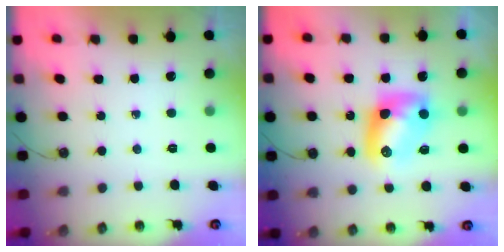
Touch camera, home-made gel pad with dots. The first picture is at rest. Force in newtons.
{"total": 10.9, "press": 10.9, "slide": 0.7}